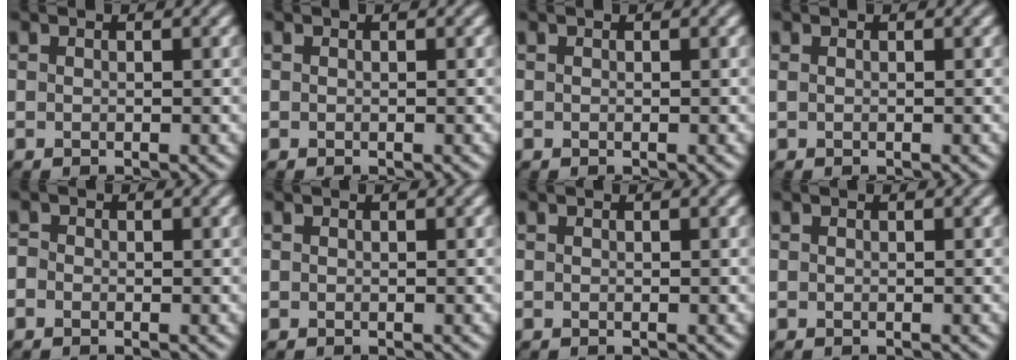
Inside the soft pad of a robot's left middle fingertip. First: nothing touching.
{"total": 0.0}
{"total": 0.0}
{"total": 0.0}
{"total": 0.8, "force": [-0.3, 0.7, 0.2], "torque": [-0.004, -0.001, -0.010]}
{"total": 0.0}
{"total": 0.0}
{"total": 0.0}